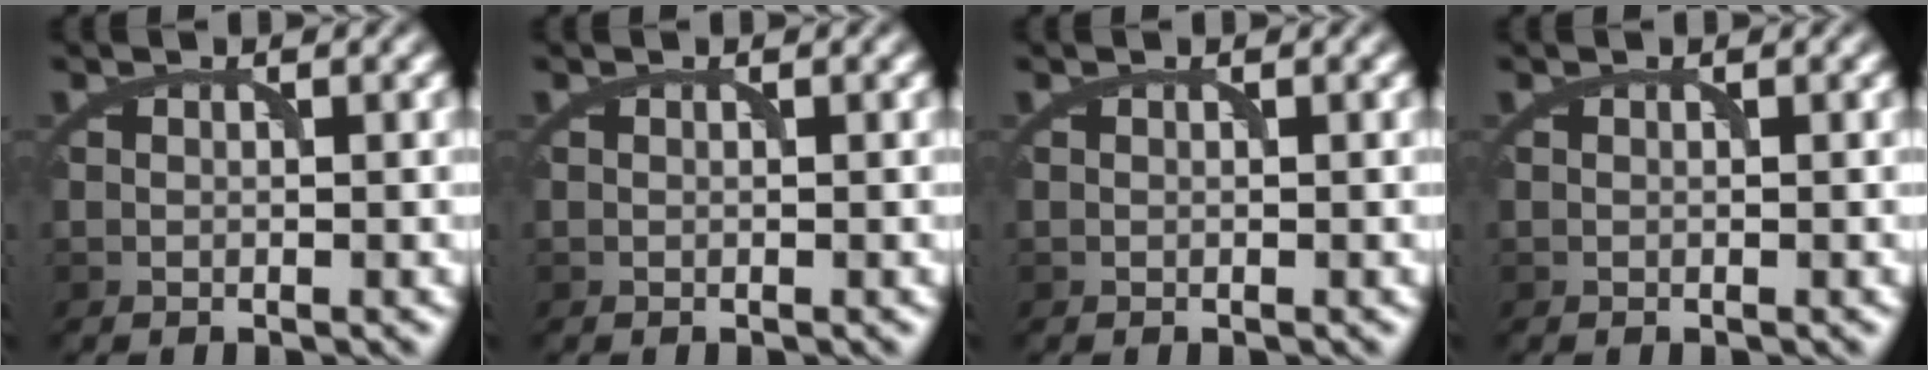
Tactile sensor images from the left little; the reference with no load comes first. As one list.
[{"total": 0.0}, {"total": 0.0}, {"total": 0.0}]